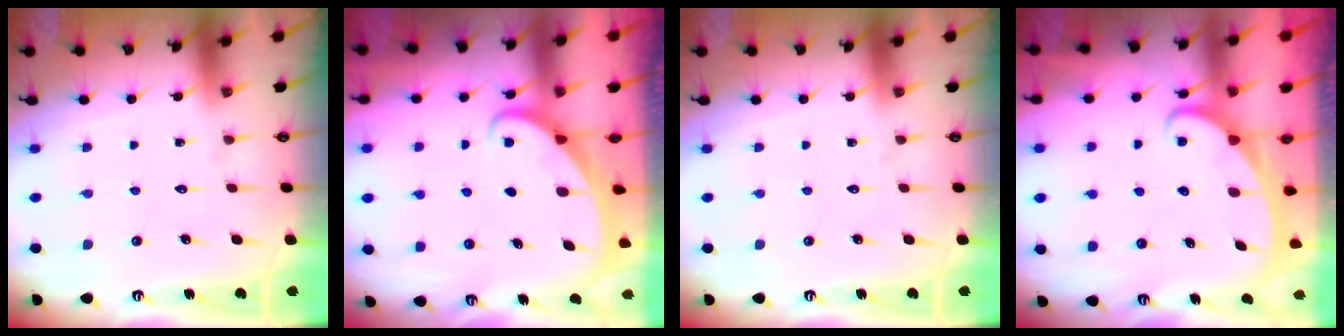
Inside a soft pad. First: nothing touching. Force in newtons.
{"total": 1.8, "press": 1.8, "slide": 0.2}
{"total": 0.0}
{"total": 2.4, "press": 2.4, "slide": 0.3}